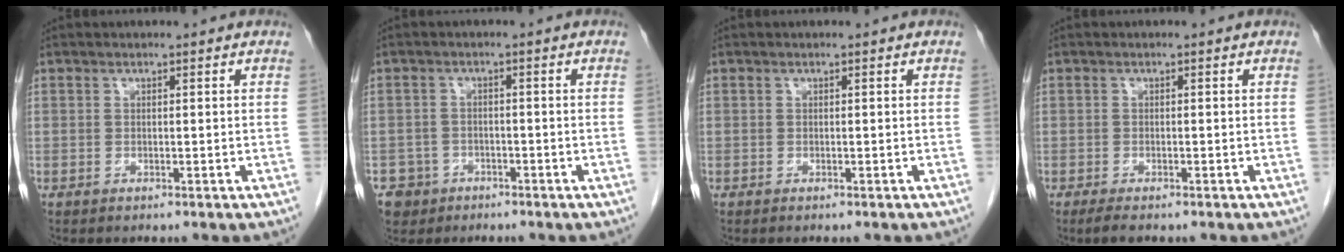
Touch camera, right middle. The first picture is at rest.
{"total": 4.3, "force": [-2.5, 3.5, 0.0], "torque": [0.001, 0.011, -0.041]}
{"total": 0.9, "force": [-0.8, 0.1, 0.5], "torque": [-0.010, -0.001, -0.006]}
{"total": 2.4, "force": [-1.8, 0.5, 1.5], "torque": [-0.027, -0.006, -0.025]}